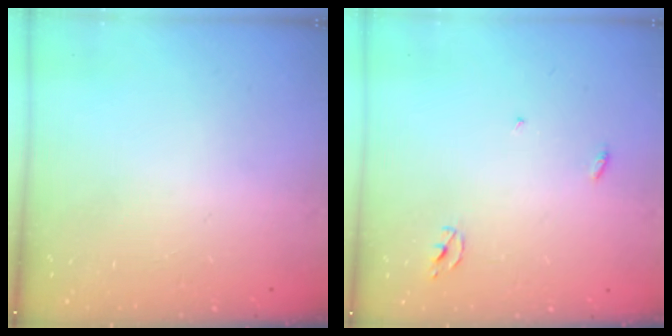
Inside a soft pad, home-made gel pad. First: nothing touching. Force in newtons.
{"total": 2.3, "press": 2.3, "slide": 0.2}